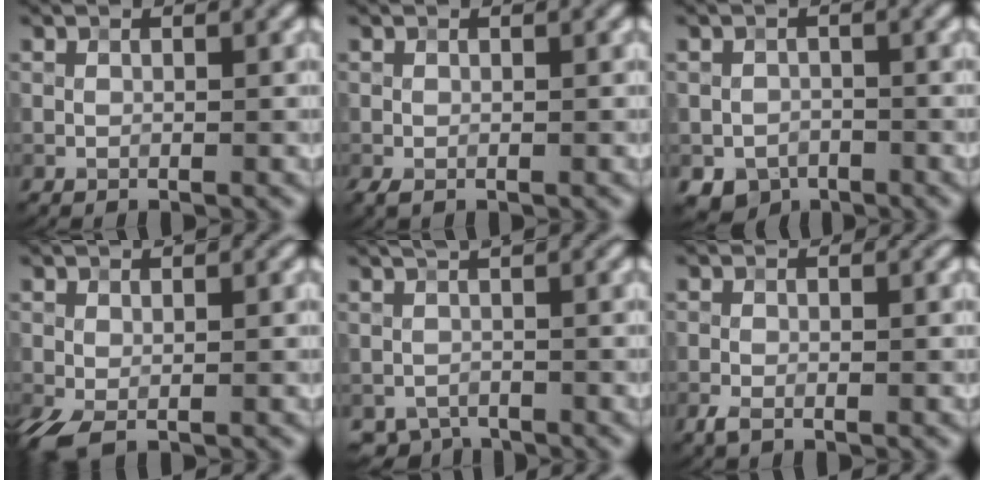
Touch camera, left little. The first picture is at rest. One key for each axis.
{"total": 1.1, "fx": -0.5, "fy": 0.7, "fz": 0.6, "tx": -0.019, "ty": -0.003, "tz": -0.011}
{"total": 2.7, "fx": -1.3, "fy": 2.2, "fz": 0.7, "tx": -0.010, "ty": -0.007, "tz": -0.023}
{"total": 2.5, "fx": -0.6, "fy": 1.5, "fz": 1.9, "tx": -0.063, "ty": -0.001, "tz": -0.014}
{"total": 1.3, "fx": -0.7, "fy": 0.8, "fz": 0.6, "tx": -0.011, "ty": -0.008, "tz": -0.010}
{"total": 1.5, "fx": -0.9, "fy": 0.7, "fz": 0.9, "tx": -0.027, "ty": -0.004, "tz": -0.022}